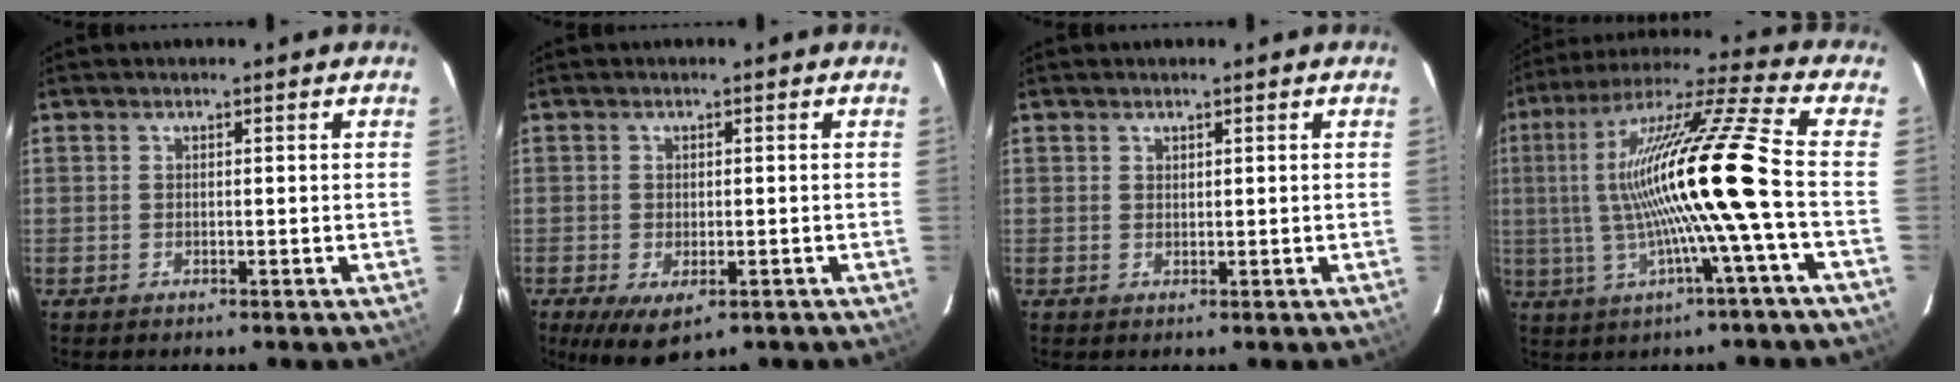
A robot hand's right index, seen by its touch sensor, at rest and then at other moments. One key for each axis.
{"total": 6.5, "fx": -3.2, "fy": 3.2, "fz": 4.6, "tx": -0.091, "ty": -0.030, "tz": -0.046}
{"total": 0.6, "fx": 0.5, "fy": 0.3, "fz": 0.0, "tx": 0.000, "ty": 0.001, "tz": 0.011}
{"total": 18.2, "fx": -1.5, "fy": -2.1, "fz": 18.1, "tx": -0.322, "ty": 0.001, "tz": -0.026}